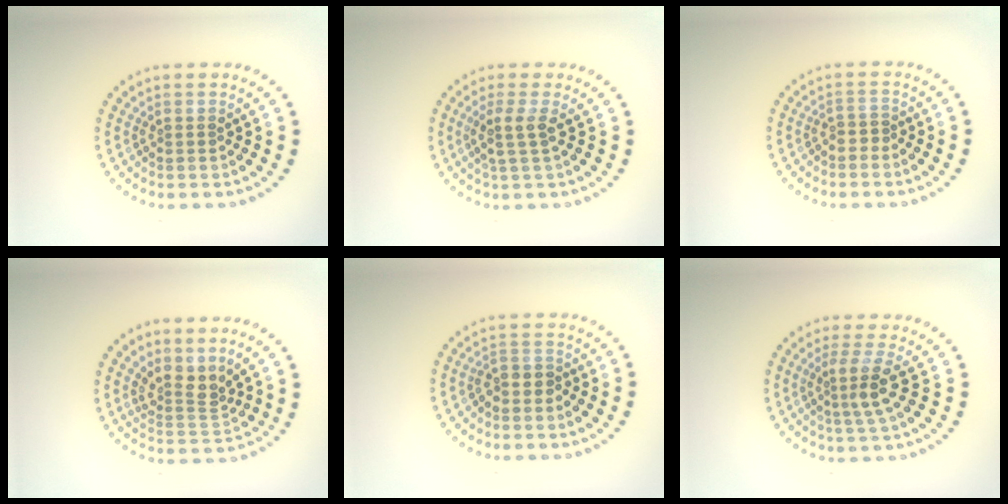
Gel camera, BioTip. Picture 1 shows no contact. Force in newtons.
{"total": 2.1, "press": 1.7, "slide": 1.3}
{"total": 0.8, "press": 0.5, "slide": 0.6}
{"total": 2.8, "press": 2.0, "slide": 1.9}
{"total": 1.8, "press": 1.6, "slide": 1.0}
{"total": 2.9, "press": 2.4, "slide": 1.6}